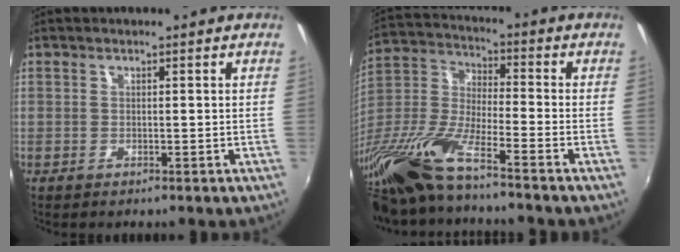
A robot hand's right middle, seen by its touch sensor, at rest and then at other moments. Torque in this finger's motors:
{"motor_torque": [1.09, -1.05, 0.51, 0.21]}